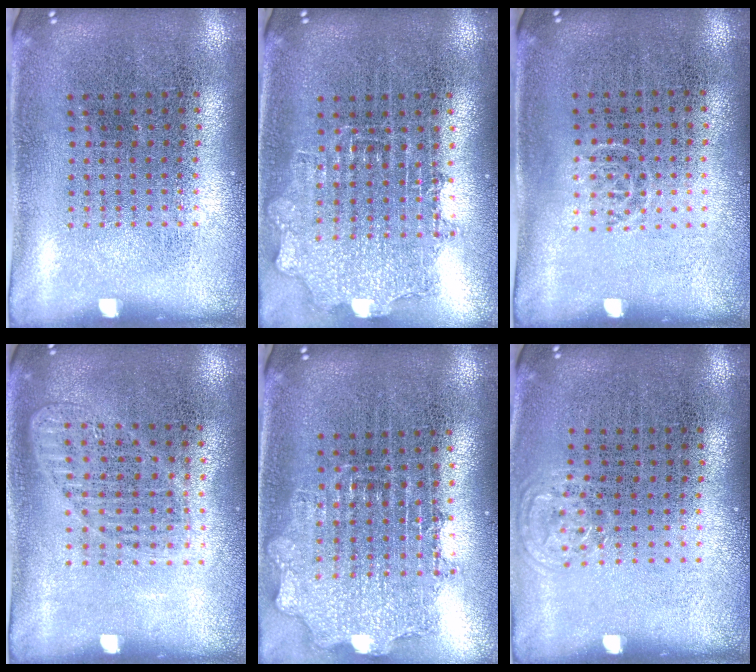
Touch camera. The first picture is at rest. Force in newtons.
{"total": 1.3, "press": 1.1, "slide": 0.6}
{"total": 0.6, "press": 0.4, "slide": 0.5}
{"total": 1.2, "press": 1.1, "slide": 0.3}
{"total": 1.7, "press": 1.4, "slide": 1.0}
{"total": 0.6, "press": 0.6, "slide": 0.1}